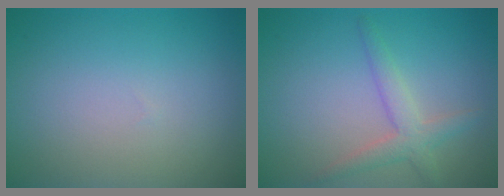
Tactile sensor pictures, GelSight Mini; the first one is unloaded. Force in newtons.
{"total": 2.6, "press": 2.6, "slide": 0.2}